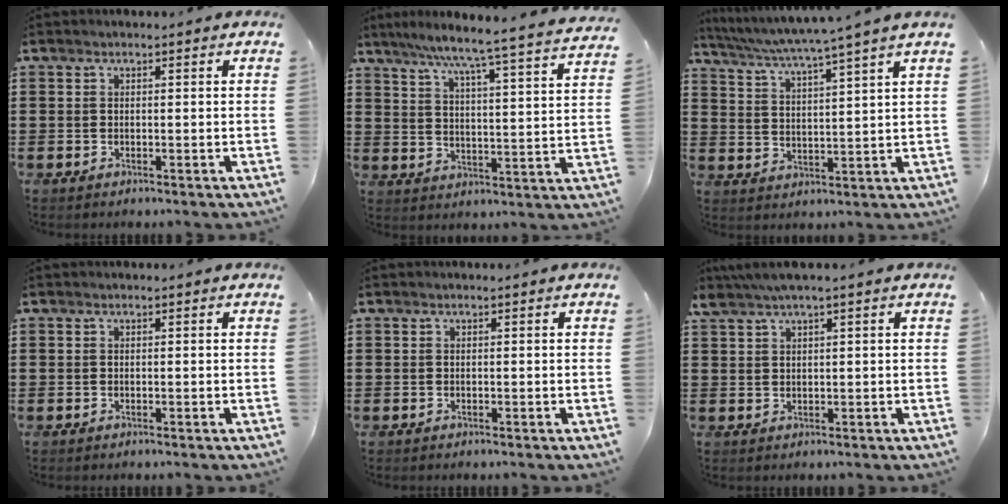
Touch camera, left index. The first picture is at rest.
{"total": 5.8, "force": [5.0, -1.6, 2.4], "torque": [-0.069, -0.046, 0.075]}
{"total": 4.0, "force": [3.4, -1.2, 1.7], "torque": [-0.051, -0.030, 0.051]}
{"total": 0.0}
{"total": 0.0}
{"total": 2.6, "force": [1.7, 0.1, 2.0], "torque": [-0.041, 0.002, 0.031]}